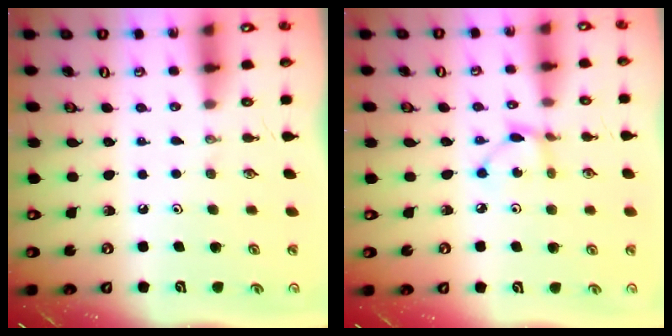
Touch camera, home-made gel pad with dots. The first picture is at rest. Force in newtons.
{"total": 2.6, "press": 2.6, "slide": 0.2}